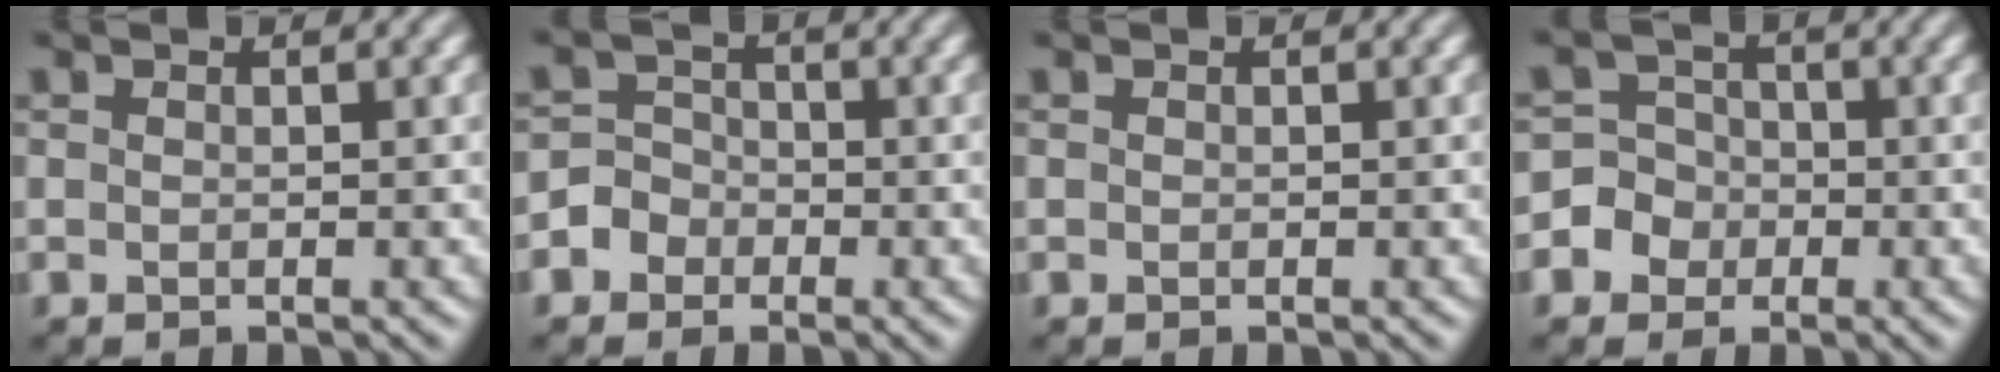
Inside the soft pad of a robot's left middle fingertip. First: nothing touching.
{"total": 2.4, "force": [-1.2, 2.0, 0.0], "torque": [0.011, 0.013, -0.030]}
{"total": 0.0}
{"total": 3.9, "force": [-1.4, 3.6, 0.1], "torque": [0.021, 0.013, -0.041]}